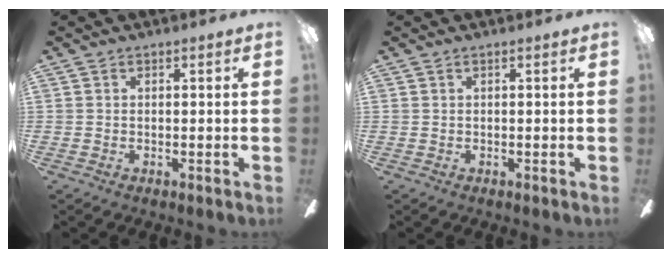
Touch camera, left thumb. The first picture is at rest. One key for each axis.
{"total": 0.0}